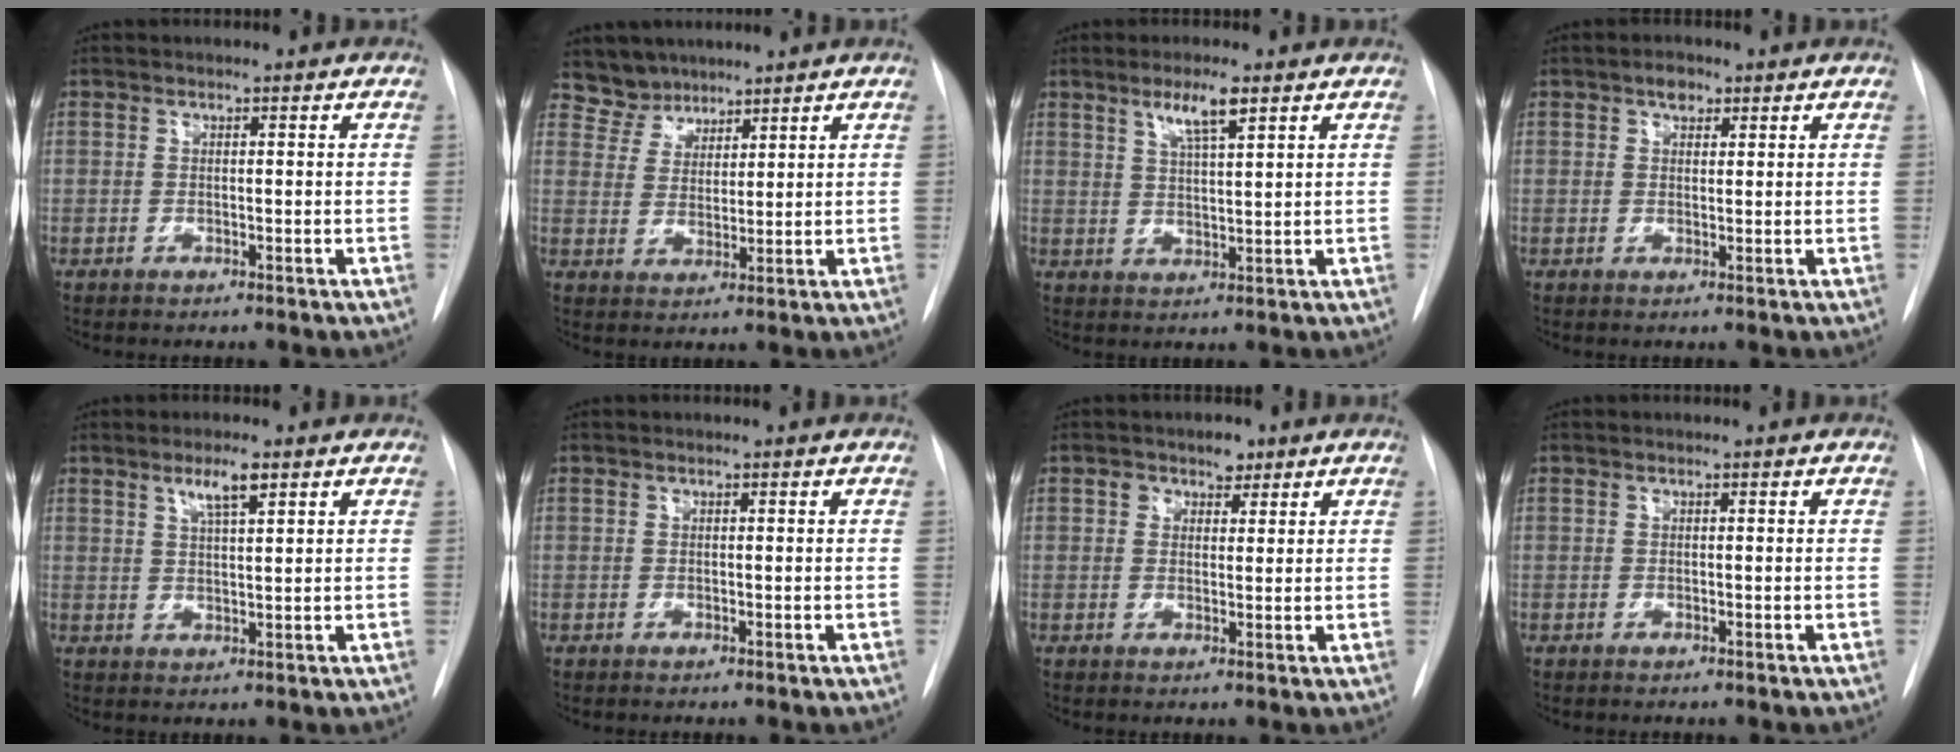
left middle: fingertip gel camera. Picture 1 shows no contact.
{"total": 4.6, "force": [4.0, 2.2, -0.7], "torque": [0.022, 0.002, 0.075]}
{"total": 5.0, "force": [3.1, 0.4, 4.0], "torque": [-0.074, 0.000, 0.054]}
{"total": 2.1, "force": [1.3, 1.3, 1.1], "torque": [-0.019, 0.005, 0.019]}
{"total": 3.8, "force": [2.3, 0.3, 3.0], "torque": [-0.058, 0.000, 0.040]}
{"total": 0.0}
{"total": 2.8, "force": [1.6, 1.9, 1.1], "torque": [-0.010, 0.002, 0.021]}
{"total": 0.0}